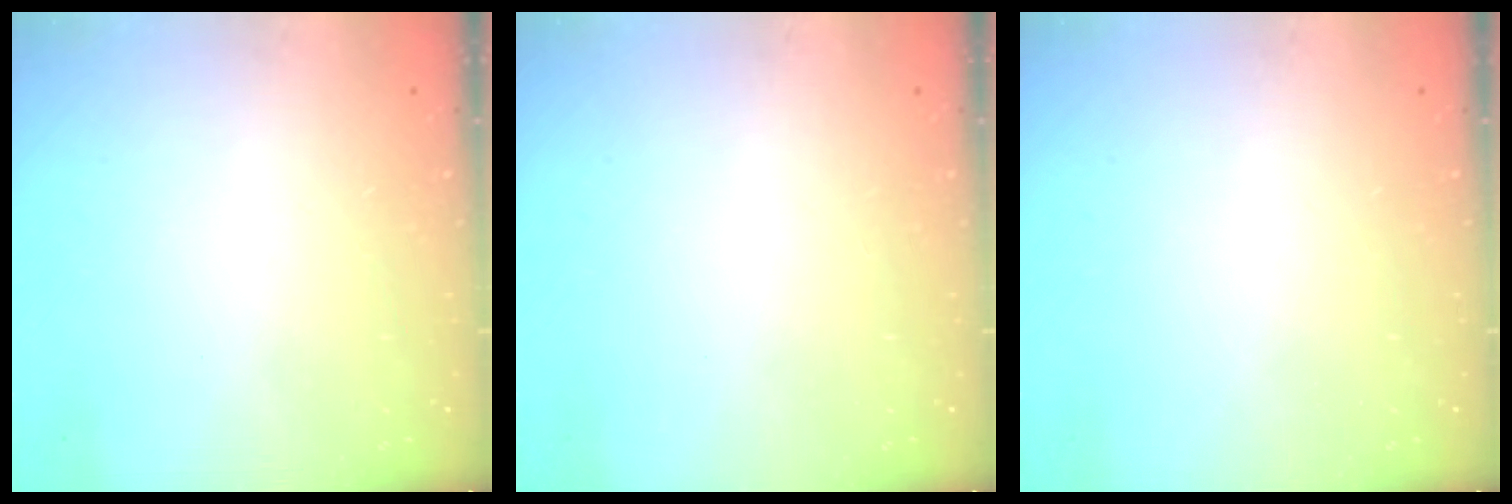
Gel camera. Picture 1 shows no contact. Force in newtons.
{"total": 0.0}
{"total": 0.0}